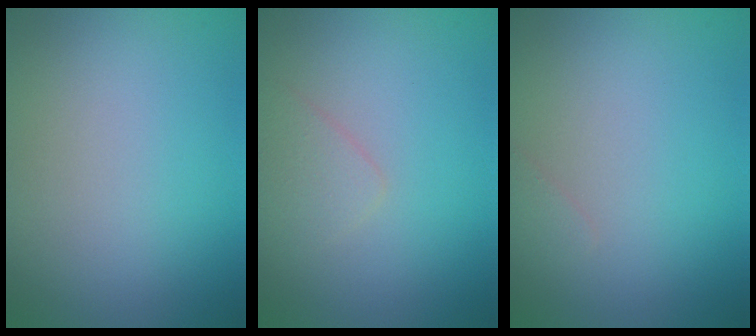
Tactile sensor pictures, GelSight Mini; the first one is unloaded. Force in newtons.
{"total": 1.5, "press": 1.5, "slide": 0.0}
{"total": 0.5, "press": 0.5, "slide": 0.1}